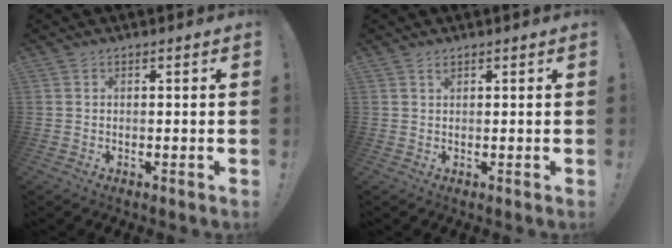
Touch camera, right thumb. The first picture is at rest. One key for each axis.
{"total": 0.8, "fx": 0.6, "fy": 0.2, "fz": 0.3, "tx": -0.002, "ty": -0.001, "tz": 0.011}